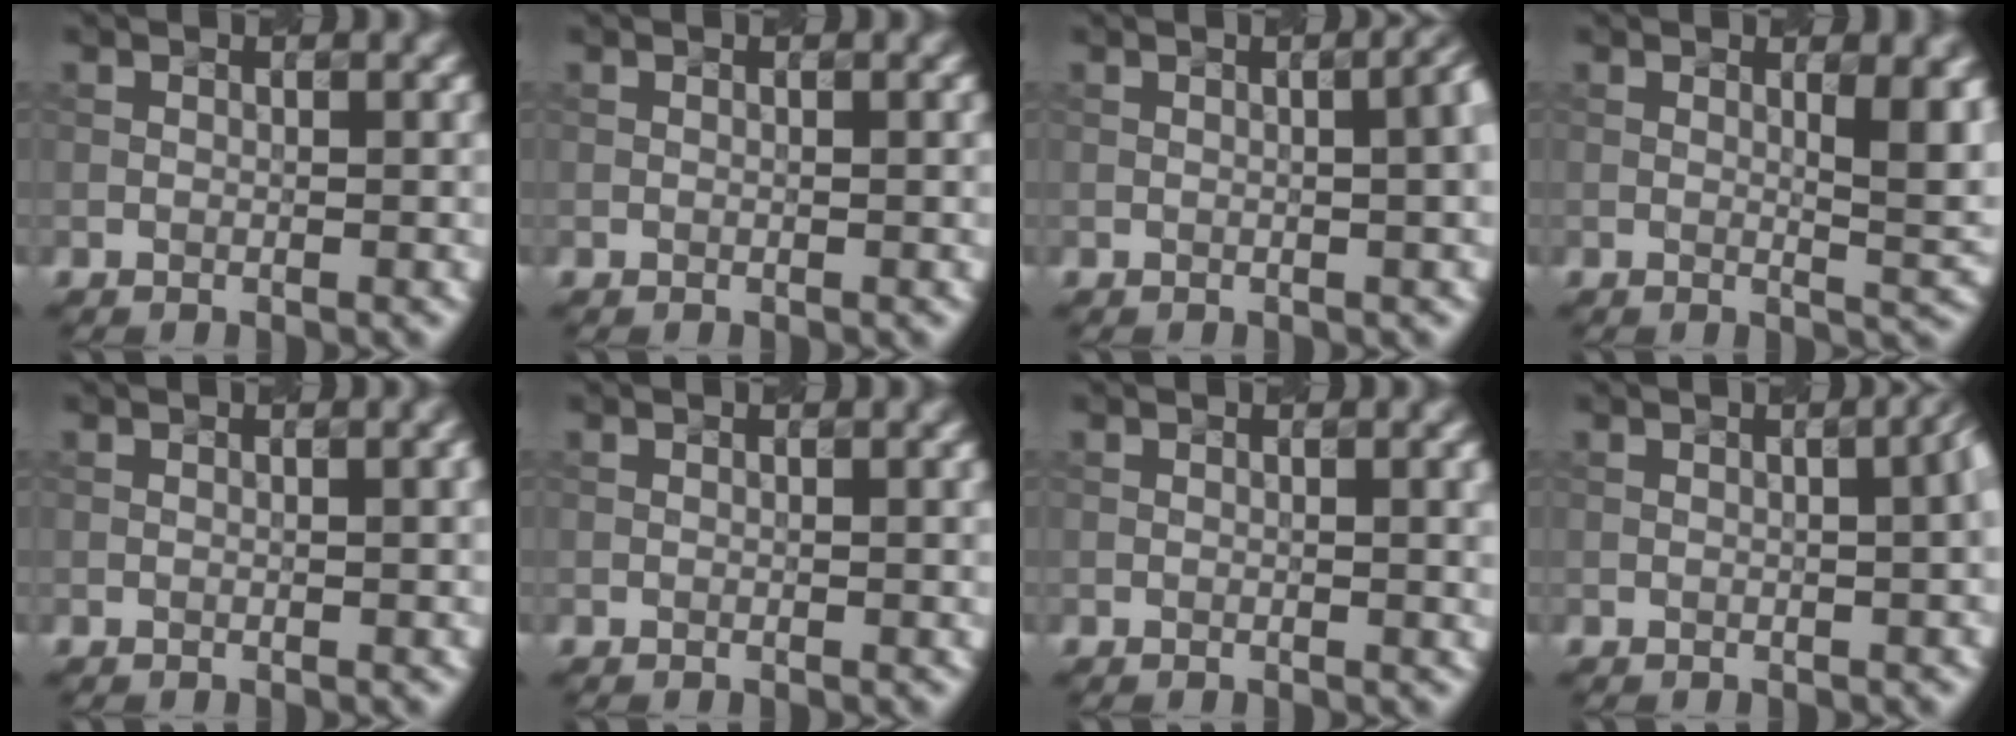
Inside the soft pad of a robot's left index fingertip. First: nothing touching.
{"total": 0.0}
{"total": 5.4, "force": [0.7, 2.6, 4.7], "torque": [-0.011, 0.037, -0.004]}
{"total": 4.7, "force": [1.1, 1.3, 4.4], "torque": [-0.050, -0.004, 0.025]}
{"total": 1.7, "force": [0.3, 0.5, 1.6], "torque": [-0.016, 0.007, 0.001]}
{"total": 0.7, "force": [0.1, 0.3, 0.7], "torque": [-0.006, 0.004, 0.001]}
{"total": 2.0, "force": [0.4, 0.6, 1.9], "torque": [-0.015, 0.006, 0.006]}
{"total": 4.5, "force": [0.5, 2.0, 4.0], "torque": [-0.007, 0.031, -0.002]}